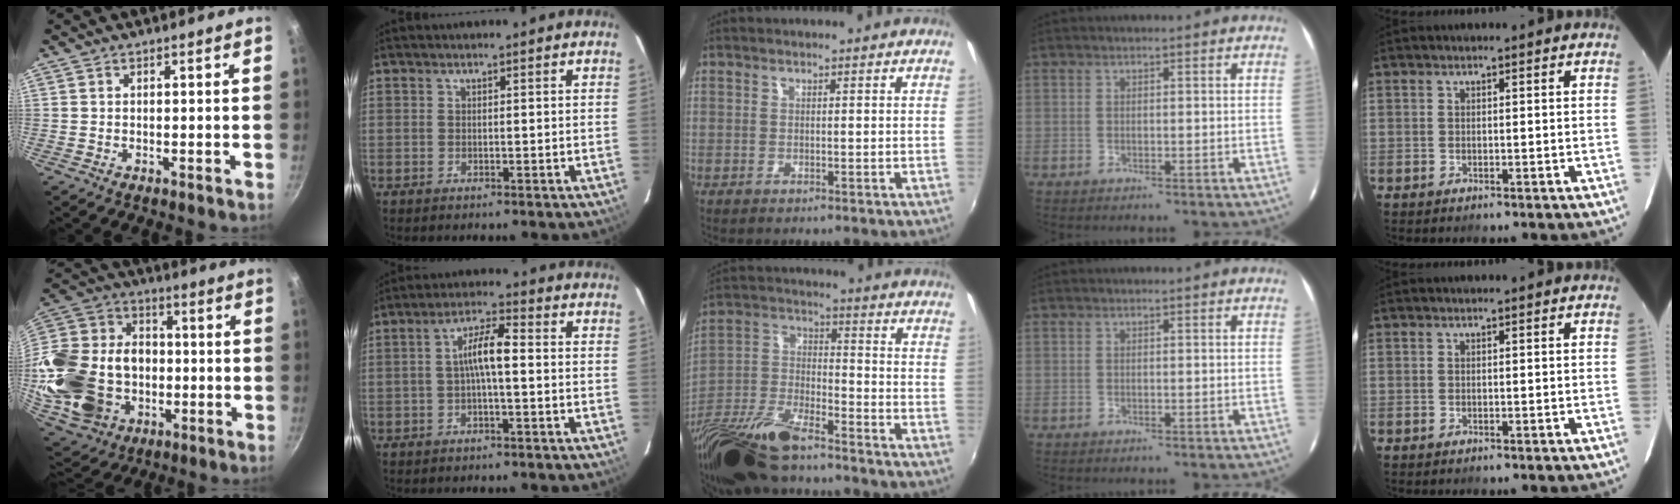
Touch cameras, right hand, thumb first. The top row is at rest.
{"thumb": {"total": 28.7, "force": [-4.1, 22.1, 17.9], "torque": [-0.363, 0.041, -0.047]}, "index": {"total": 6.0, "force": [-0.6, 1.2, 5.9], "torque": [-0.114, 0.015, -0.009]}, "middle": {"total": 19.9, "force": [-14.9, 6.1, 11.8], "torque": [-0.263, -0.042, -0.280]}}